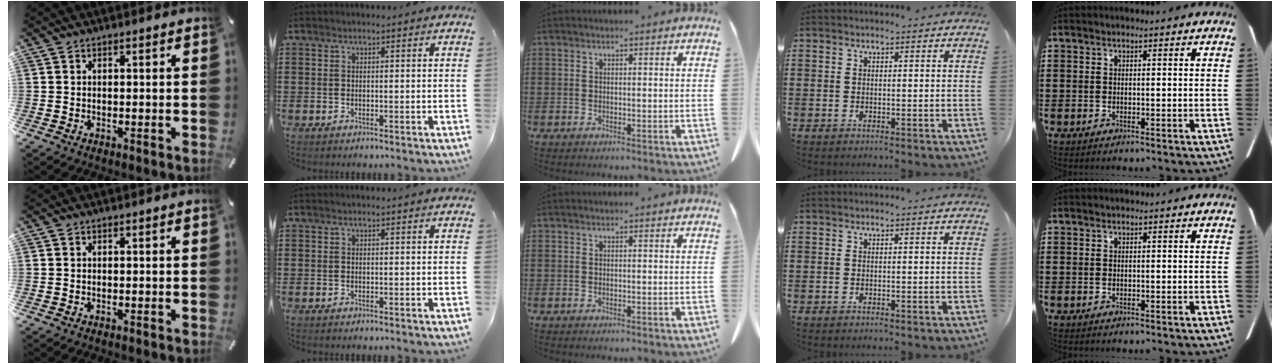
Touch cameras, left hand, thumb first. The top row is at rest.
{}